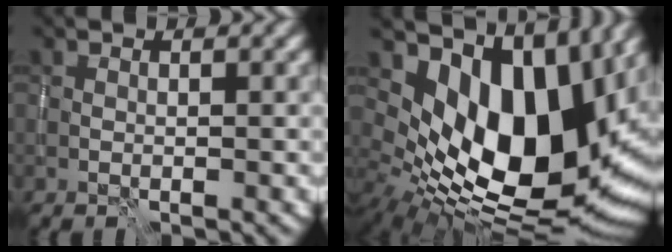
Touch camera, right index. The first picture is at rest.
{"total": 16.5, "force": [3.8, 9.6, 12.9], "torque": [-0.200, -0.001, 0.066]}